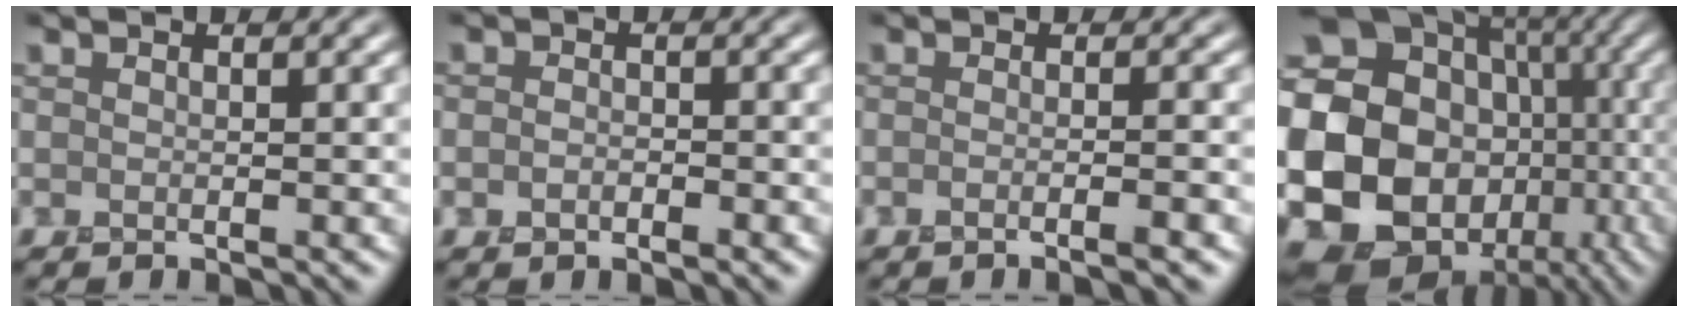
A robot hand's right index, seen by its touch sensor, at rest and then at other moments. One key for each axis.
{"total": 1.7, "fx": -0.7, "fy": 1.0, "fz": 1.2, "tx": -0.017, "ty": 0.001, "tz": -0.013}
{"total": 3.3, "fx": -1.2, "fy": 1.0, "fz": 2.9, "tx": -0.020, "ty": -0.001, "tz": -0.029}
{"total": 23.6, "fx": -4.0, "fy": 20.2, "fz": 11.5, "tx": -0.224, "ty": -0.011, "tz": -0.093}